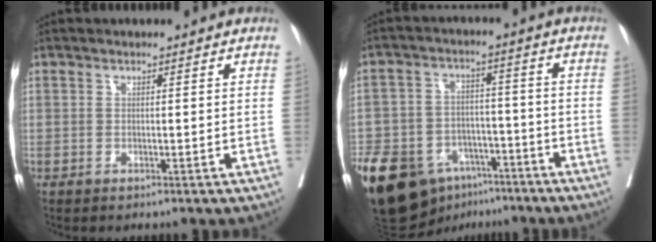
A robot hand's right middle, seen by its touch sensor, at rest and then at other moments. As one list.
[{"total": 17.7, "force": [-10.9, 10.6, 9.1], "torque": [-0.192, 0.009, -0.174]}]